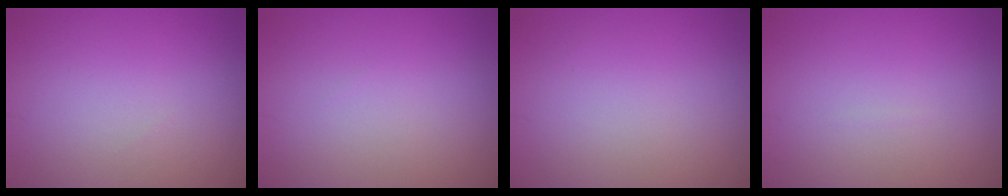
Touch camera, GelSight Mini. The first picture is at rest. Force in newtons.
{"total": 0.0}
{"total": 0.0}
{"total": 0.0}